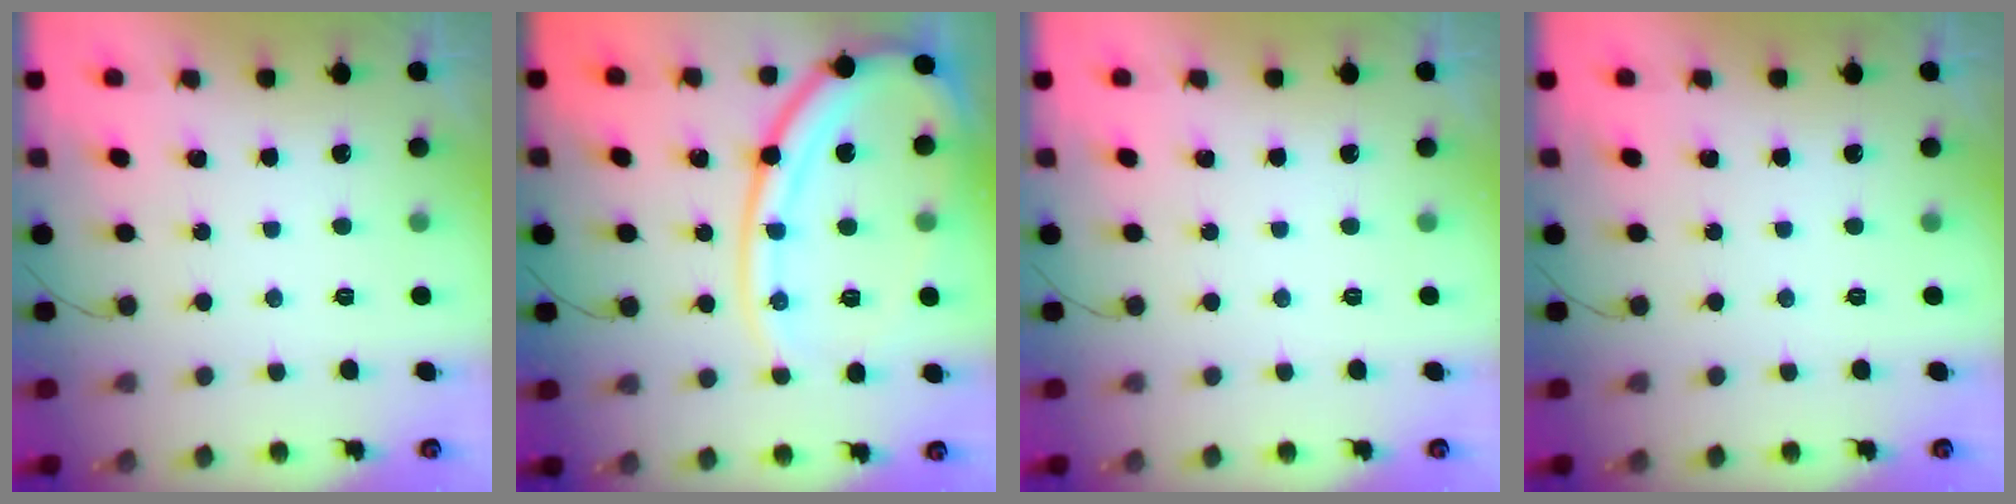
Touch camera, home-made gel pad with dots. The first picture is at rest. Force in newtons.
{"total": 16.8, "press": 16.7, "slide": 1.5}
{"total": 0.0}
{"total": 0.0}